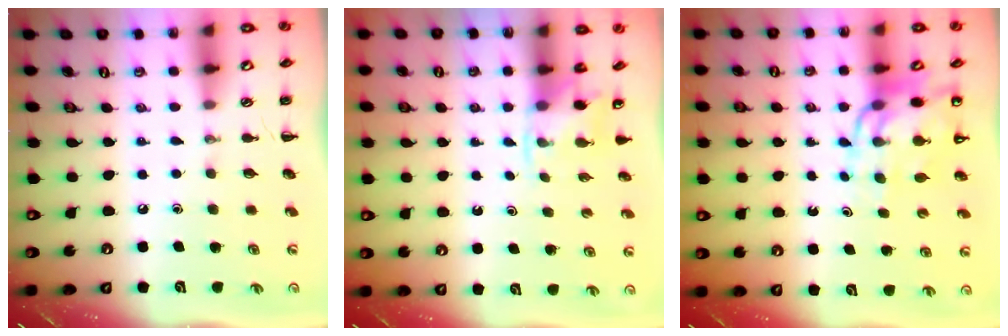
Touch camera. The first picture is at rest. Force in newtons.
{"total": 2.6, "press": 2.5, "slide": 0.9}
{"total": 11.6, "press": 11.1, "slide": 3.4}